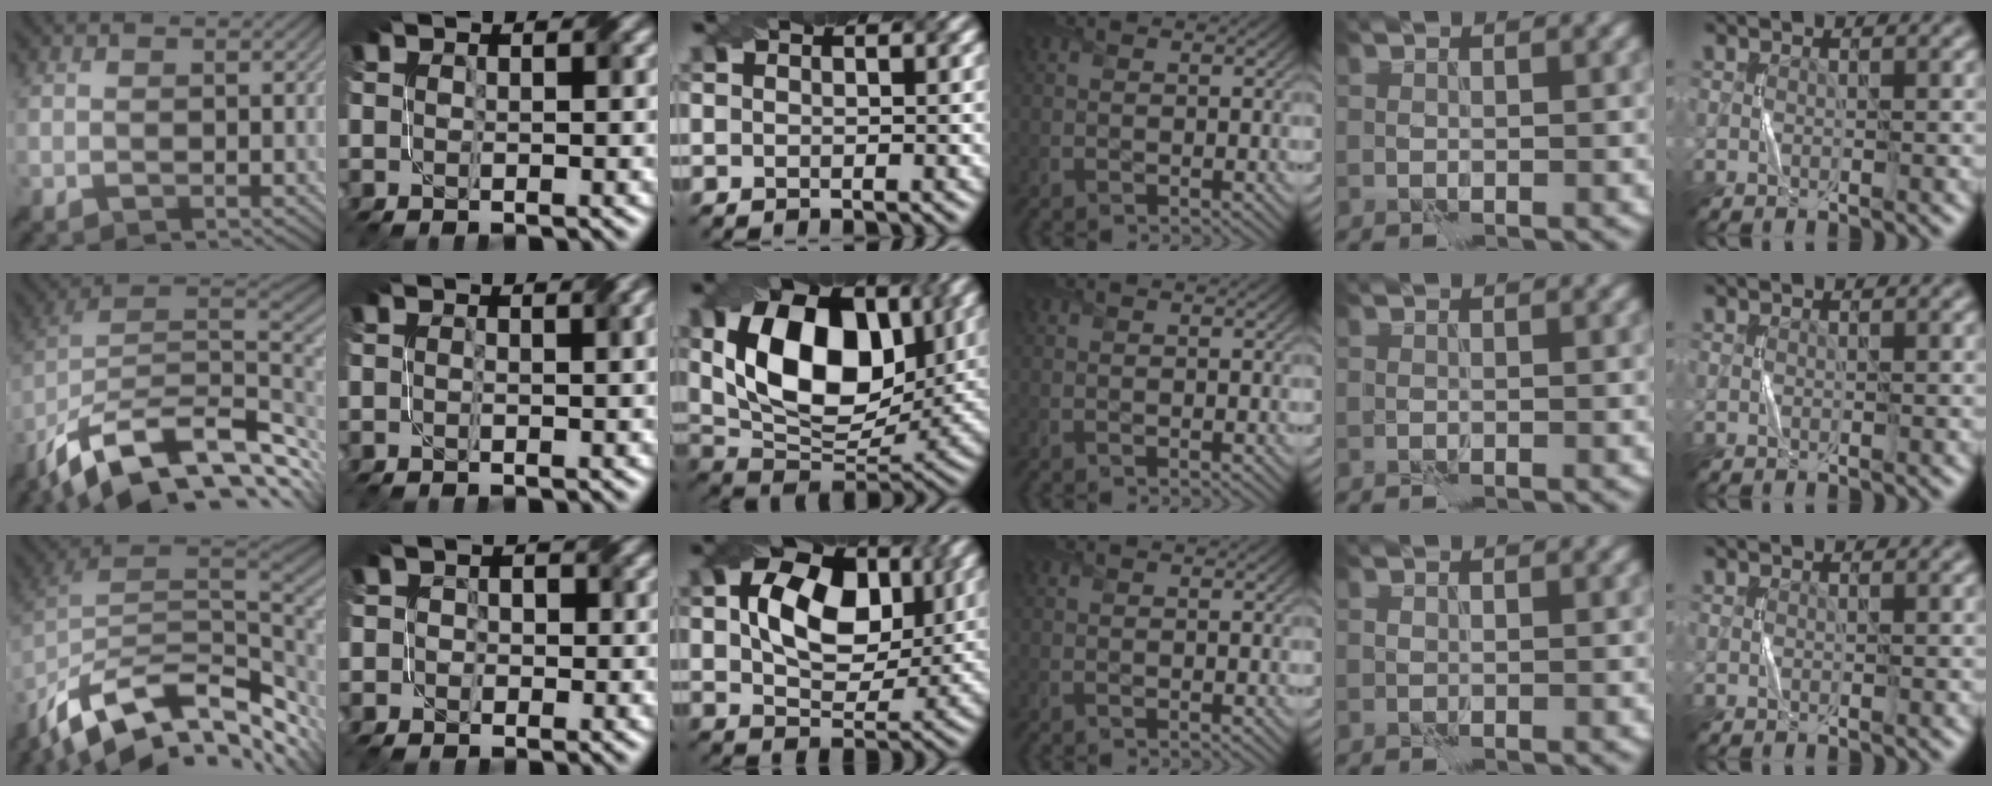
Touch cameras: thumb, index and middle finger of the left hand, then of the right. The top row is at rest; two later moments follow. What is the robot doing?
{"motion": "twist", "object": "screw"}